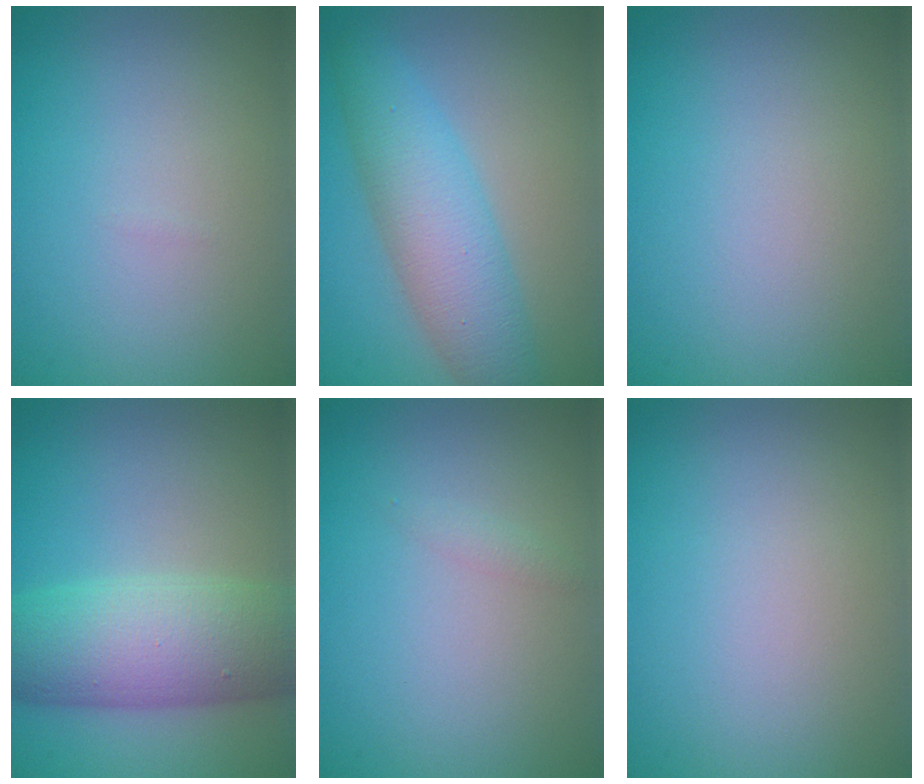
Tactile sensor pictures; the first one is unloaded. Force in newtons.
{"total": 6.2, "press": 6.2, "slide": 0.2}
{"total": 0.0}
{"total": 8.7, "press": 8.7, "slide": 0.2}
{"total": 0.7, "press": 0.7, "slide": 0.0}
{"total": 0.0}